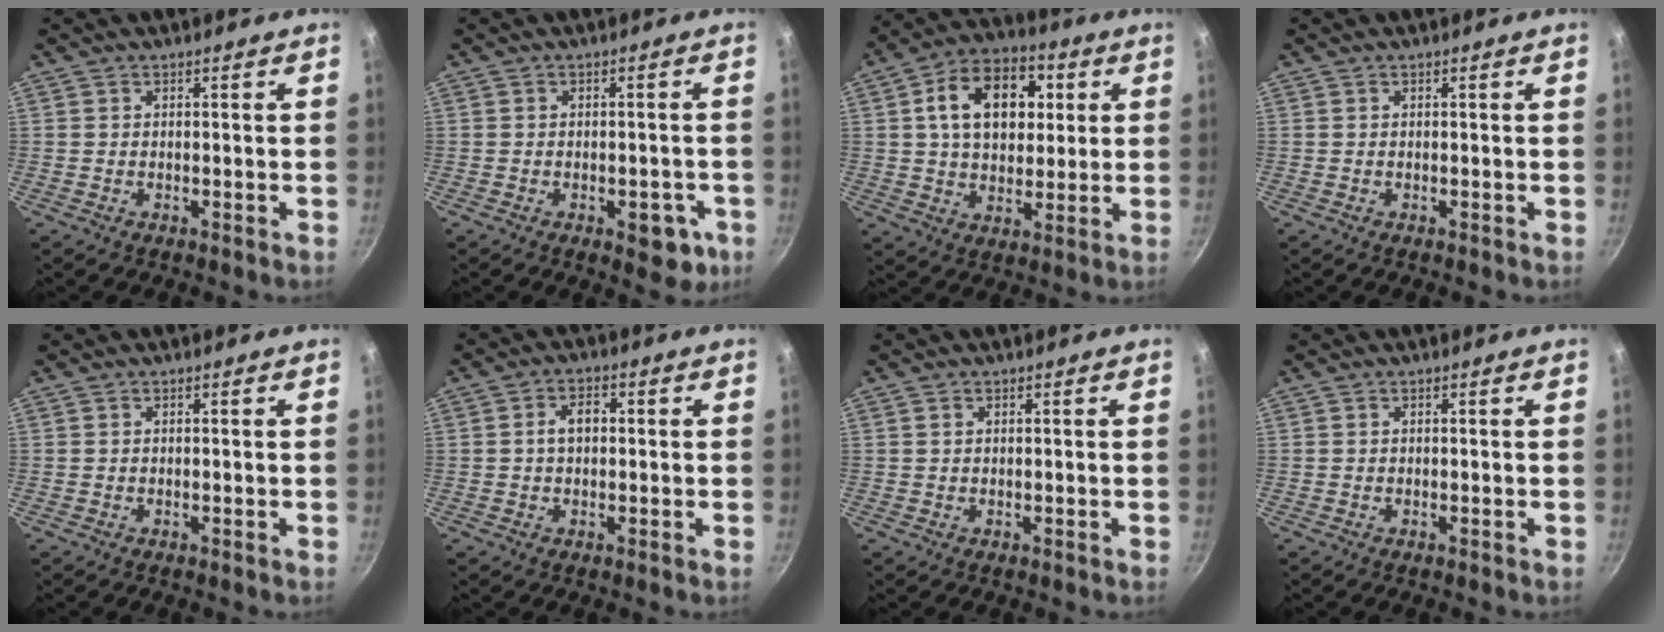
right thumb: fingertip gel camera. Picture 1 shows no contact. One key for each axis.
{"total": 6.6, "fx": -2.5, "fy": 3.5, "fz": 5.0, "tx": -0.032, "ty": 0.015, "tz": -0.024}
{"total": 16.1, "fx": 3.9, "fy": 11.1, "fz": 11.1, "tx": -0.138, "ty": 0.013, "tz": 0.053}
{"total": 0.0}
{"total": 0.0}
{"total": 4.0, "fx": 0.3, "fy": 2.6, "fz": 2.9, "tx": -0.037, "ty": 0.015, "tz": 0.000}
{"total": 0.6, "fx": 0.3, "fy": 0.4, "fz": 0.3, "tx": -0.005, "ty": 0.001, "tz": 0.006}
{"total": 0.0}